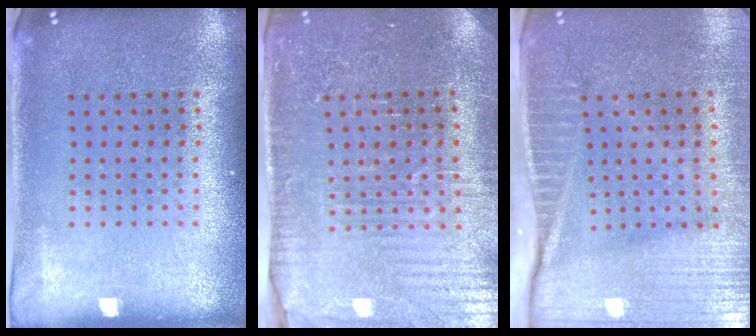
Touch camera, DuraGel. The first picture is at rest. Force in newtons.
{"total": 3.5, "press": 3.5, "slide": 0.3}
{"total": 4.1, "press": 3.7, "slide": 1.9}